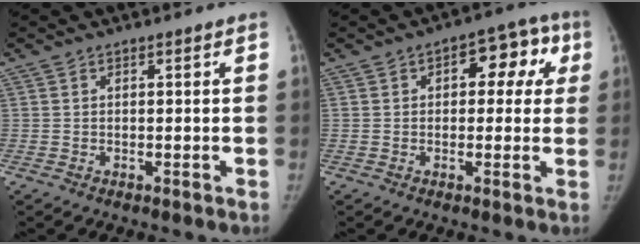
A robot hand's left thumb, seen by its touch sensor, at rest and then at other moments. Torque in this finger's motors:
{"motor_torque": [0.89, 0.91, 0.29, -0.33, 0.19]}